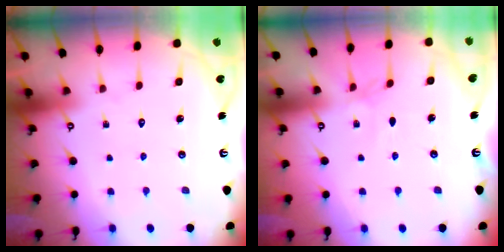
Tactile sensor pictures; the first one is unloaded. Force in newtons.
{"total": 0.9, "press": 0.8, "slide": 0.3}